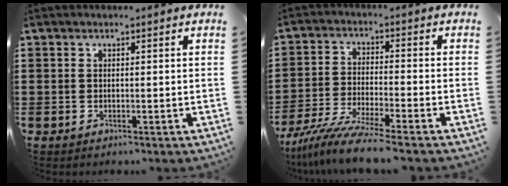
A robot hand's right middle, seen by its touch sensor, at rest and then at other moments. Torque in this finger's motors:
{"motor_torque": [1.20, -0.24, 0.68, 0.21]}